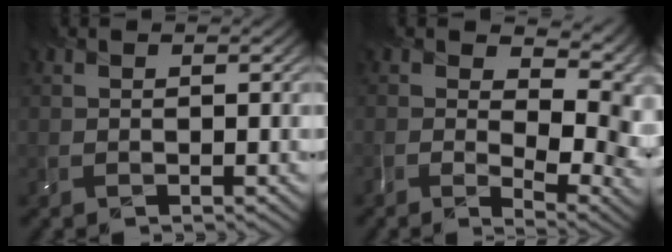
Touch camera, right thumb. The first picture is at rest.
{"total": 8.5, "force": [-0.4, 4.0, 7.6], "torque": [-0.120, -0.023, 0.009]}